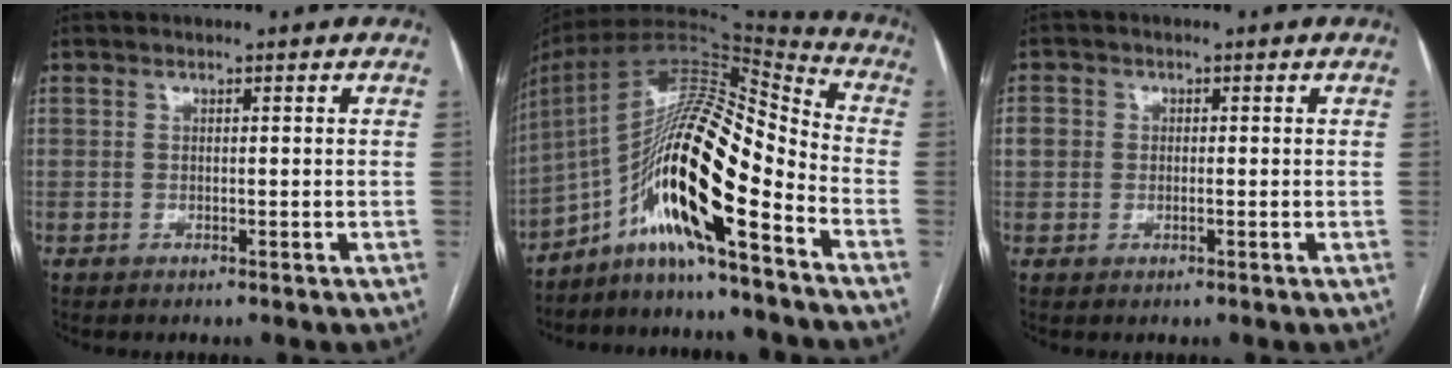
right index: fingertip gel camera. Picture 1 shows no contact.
{"total": 18.8, "force": [-8.8, 2.5, 16.4], "torque": [-0.314, 0.018, -0.155]}
{"total": 2.5, "force": [0.1, 2.2, 1.0], "torque": [-0.022, 0.012, 0.003]}